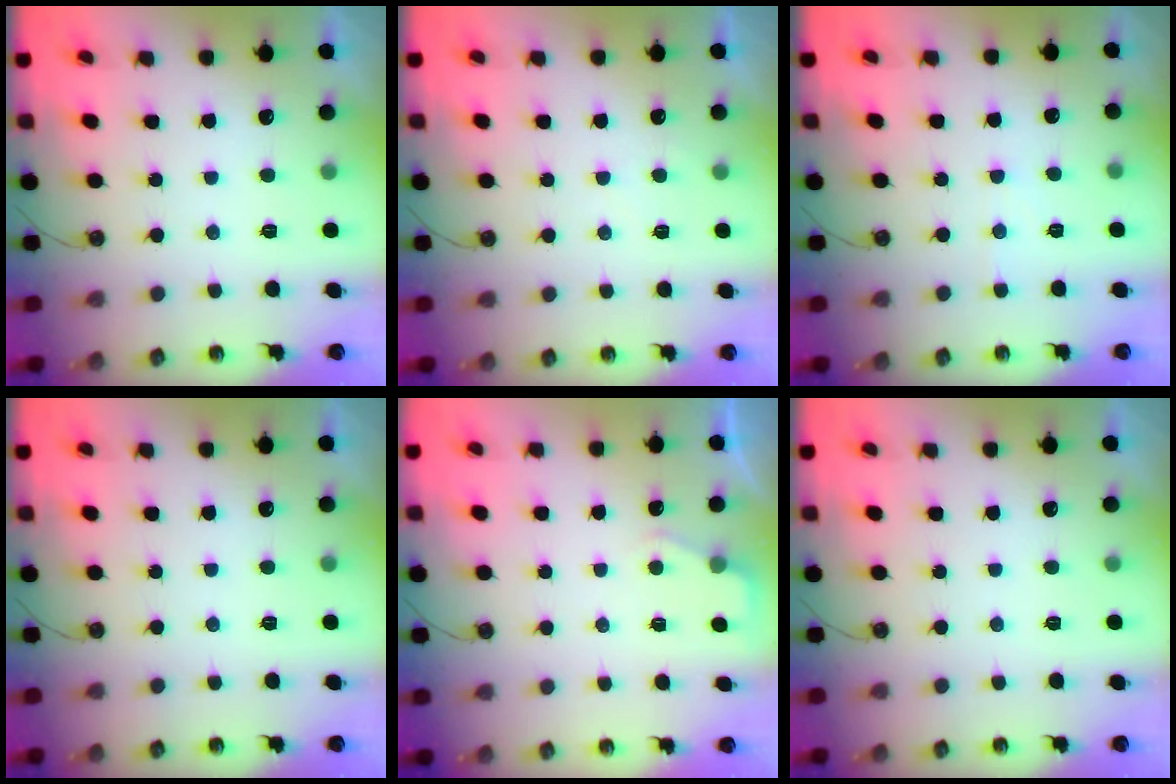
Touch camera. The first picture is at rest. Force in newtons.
{"total": 3.1, "press": 3.1, "slide": 0.3}
{"total": 3.9, "press": 3.9, "slide": 0.6}
{"total": 0.0}
{"total": 2.8, "press": 2.7, "slide": 0.5}
{"total": 0.0}